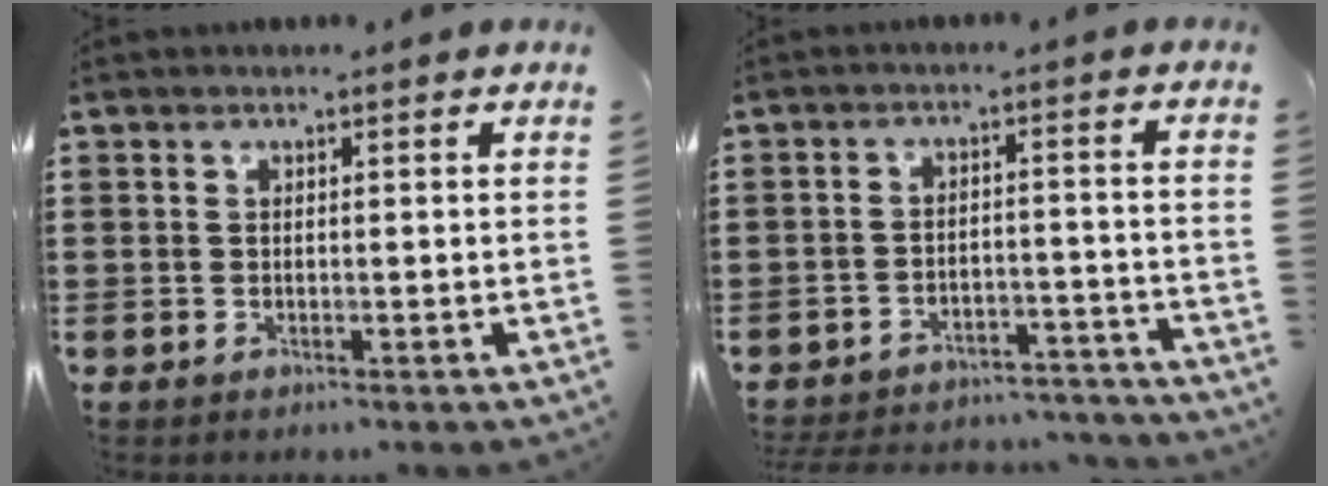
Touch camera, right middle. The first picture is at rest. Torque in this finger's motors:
{"motor_torque": [0.98, -0.65, 1.01, 0.21]}